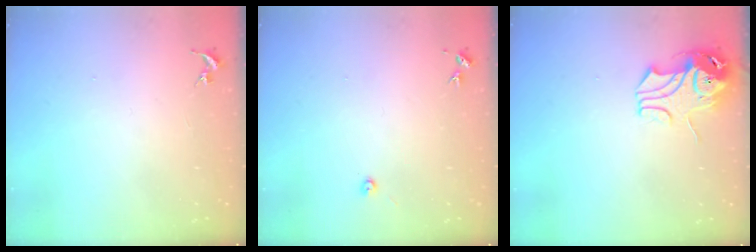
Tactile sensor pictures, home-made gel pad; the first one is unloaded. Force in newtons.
{"total": 4.1, "press": 4.1, "slide": 0.4}
{"total": 9.5, "press": 9.4, "slide": 1.2}